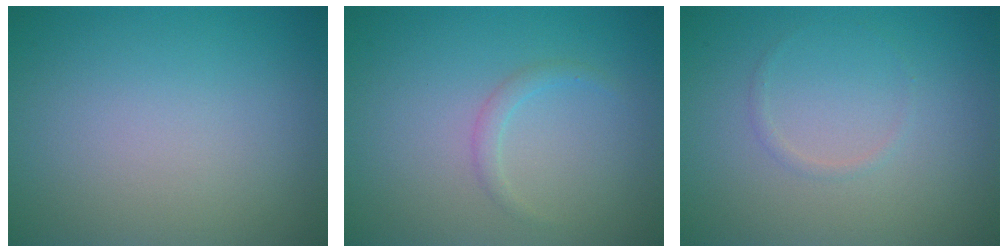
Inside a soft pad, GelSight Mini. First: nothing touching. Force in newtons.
{"total": 1.1, "press": 1.1, "slide": 0.1}
{"total": 0.6, "press": 0.6, "slide": 0.0}